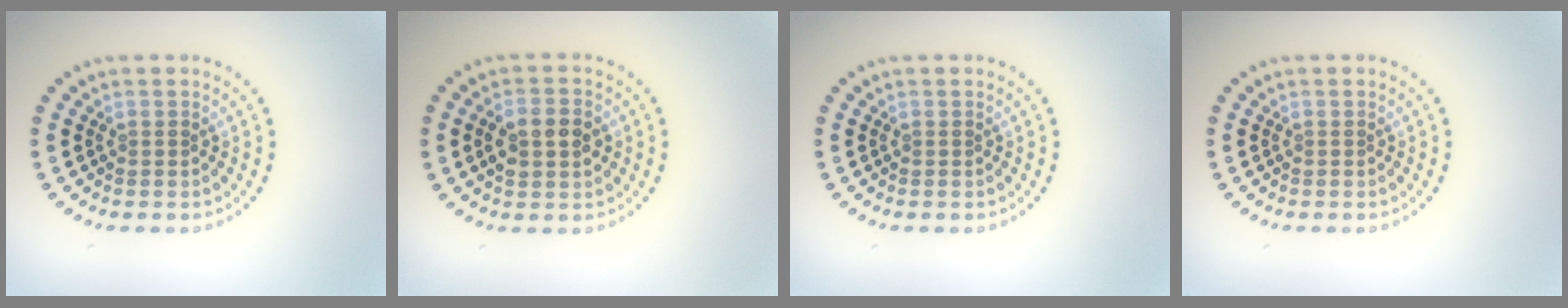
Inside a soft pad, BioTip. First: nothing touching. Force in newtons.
{"total": 3.6, "press": 3.6, "slide": 0.1}
{"total": 0.0}
{"total": 0.0}